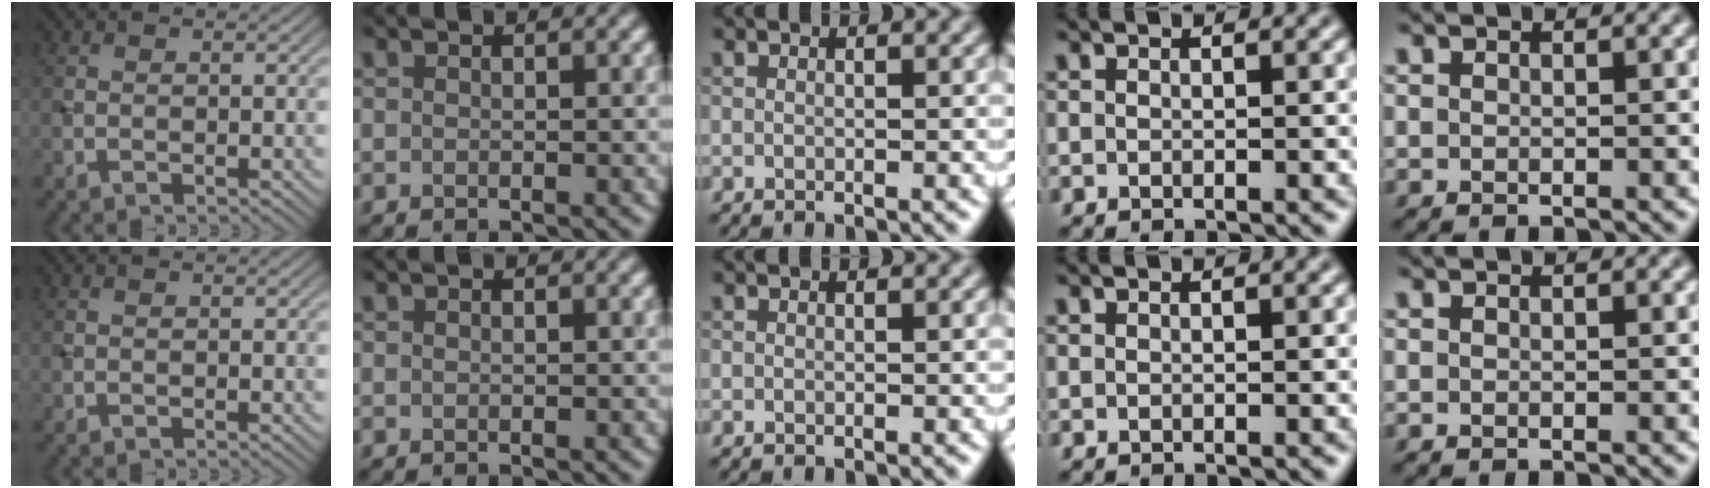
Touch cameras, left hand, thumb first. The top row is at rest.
{}